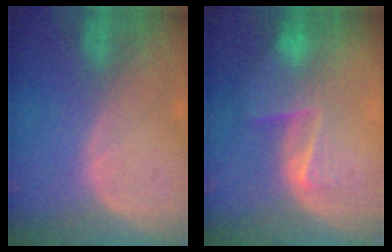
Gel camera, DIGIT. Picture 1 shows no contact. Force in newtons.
{"total": 6.5, "press": 5.5, "slide": 3.5}